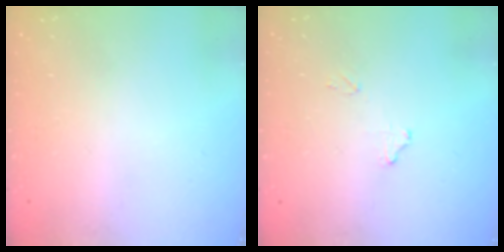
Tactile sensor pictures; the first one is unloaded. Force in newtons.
{"total": 7.9, "press": 7.8, "slide": 0.7}